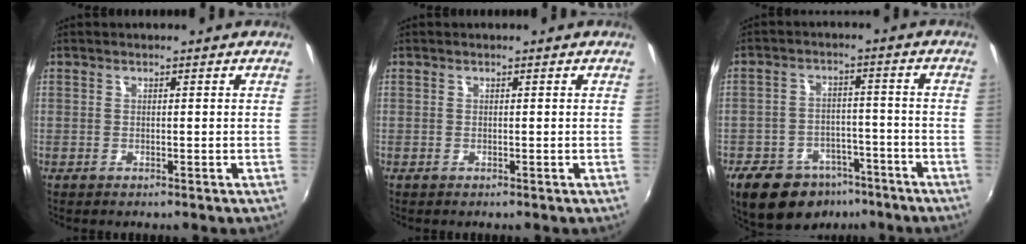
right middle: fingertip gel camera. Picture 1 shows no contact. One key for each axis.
{"total": 0.0}
{"total": 14.3, "fx": -9.5, "fy": 8.8, "fz": 6.0, "tx": -0.144, "ty": 0.007, "tz": -0.132}